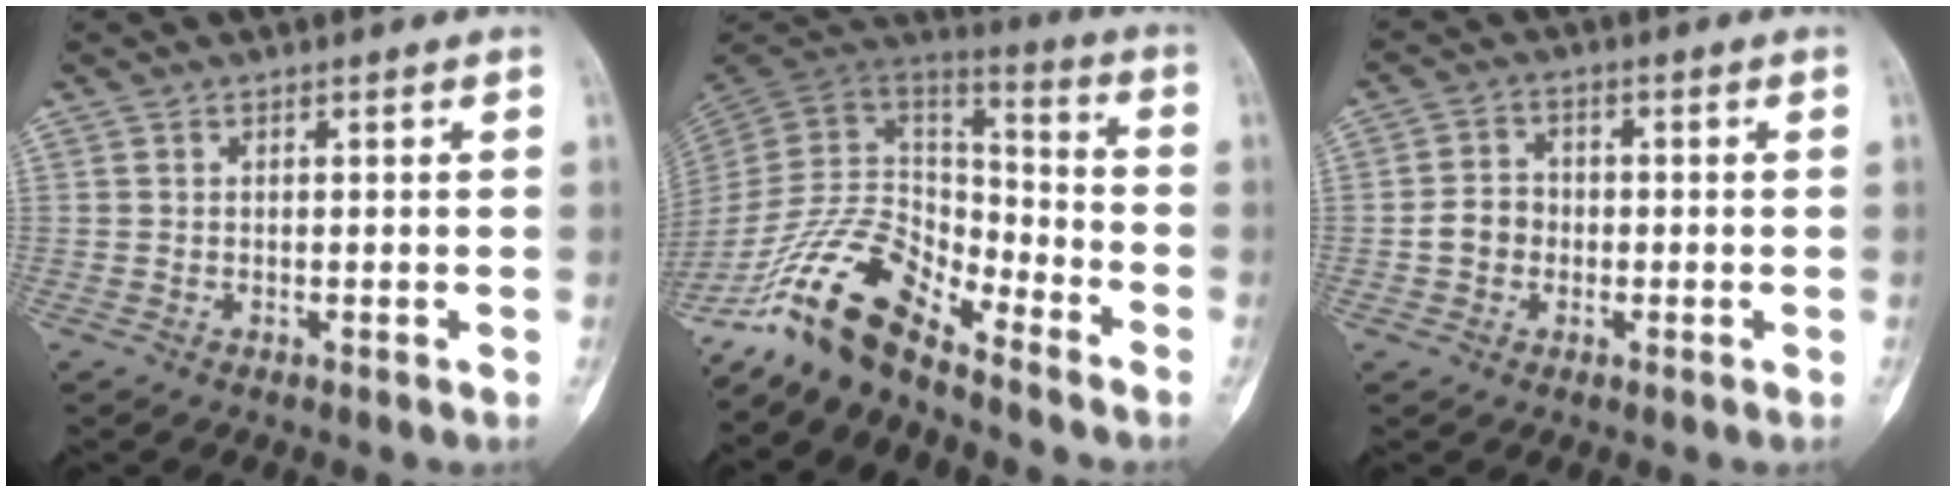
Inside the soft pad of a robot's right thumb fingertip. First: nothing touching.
{"total": 16.1, "force": [-12.4, 6.3, 8.2], "torque": [-0.139, 0.096, -0.241]}
{"total": 4.6, "force": [-0.9, 4.0, 2.0], "torque": [-0.026, 0.015, -0.022]}